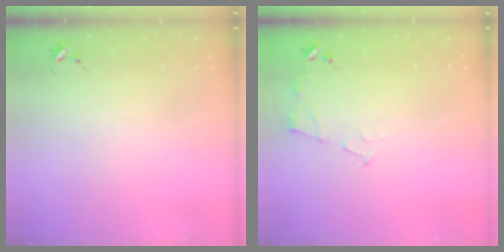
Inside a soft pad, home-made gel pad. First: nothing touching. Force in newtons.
{"total": 6.1, "press": 6.1, "slide": 0.7}